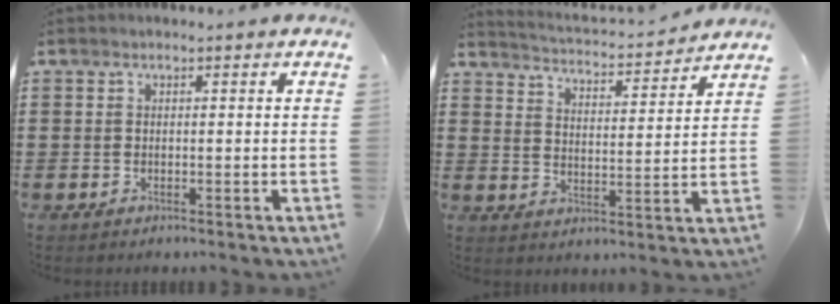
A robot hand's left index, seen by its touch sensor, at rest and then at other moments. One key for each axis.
{"total": 3.1, "fx": 3.1, "fy": 0.0, "fz": 0.1, "tx": -0.024, "ty": -0.029, "tz": 0.046}